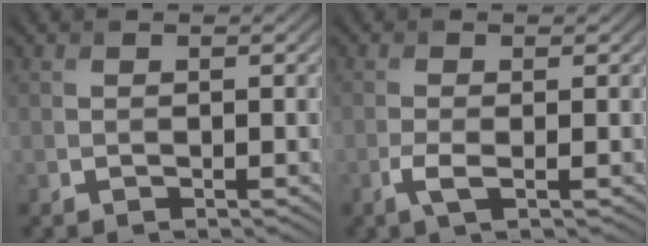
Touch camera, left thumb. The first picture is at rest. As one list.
[{"total": 2.1, "force": [-0.8, 0.5, 1.8], "torque": [-0.046, -0.001, -0.023]}]